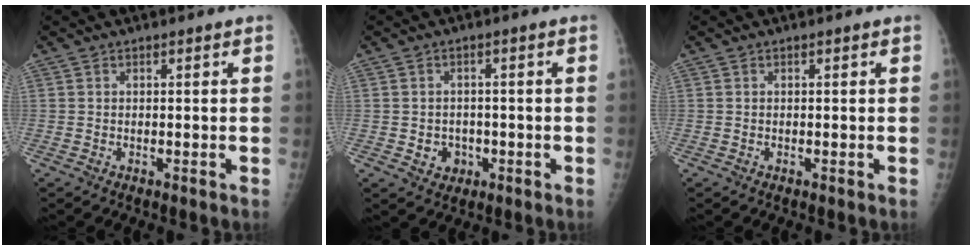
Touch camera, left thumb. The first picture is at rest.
{"total": 3.7, "force": [-1.0, 3.3, 1.4], "torque": [-0.002, 0.006, -0.009]}
{"total": 0.0}